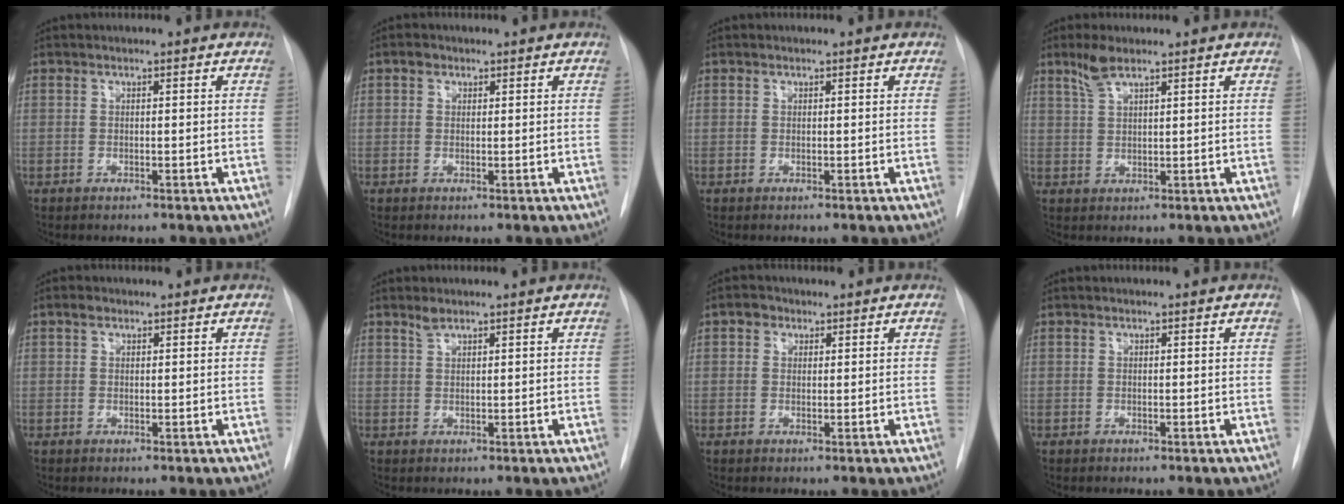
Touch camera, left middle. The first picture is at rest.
{"total": 1.3, "force": [0.7, 1.1, 0.4], "torque": [-0.004, 0.005, 0.009]}
{"total": 0.0}
{"total": 3.5, "force": [2.6, 0.6, 2.2], "torque": [-0.051, 0.006, 0.056]}
{"total": 1.2, "force": [0.7, 0.8, 0.5], "torque": [-0.008, 0.008, 0.011]}
{"total": 1.3, "force": [1.1, 0.3, 0.6], "torque": [-0.013, 0.003, 0.024]}
{"total": 1.9, "force": [0.9, 1.6, 0.6], "torque": [-0.007, 0.005, 0.009]}
{"total": 0.0}